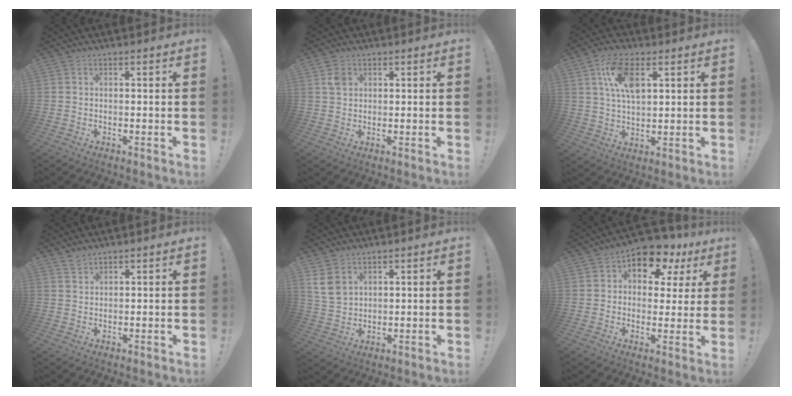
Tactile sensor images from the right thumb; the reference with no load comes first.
{"total": 3.3, "force": [1.6, 2.4, 1.5], "torque": [-0.013, -0.004, 0.030]}
{"total": 11.7, "force": [4.5, 5.9, 9.1], "torque": [-0.165, 0.000, 0.081]}
{"total": 2.0, "force": [1.9, 0.5, 0.4], "torque": [-0.004, -0.012, 0.035]}
{"total": 7.2, "force": [3.7, 4.8, 3.8], "torque": [-0.081, -0.007, 0.076]}
{"total": 8.7, "force": [5.2, 5.7, 4.0], "torque": [-0.053, -0.042, 0.096]}